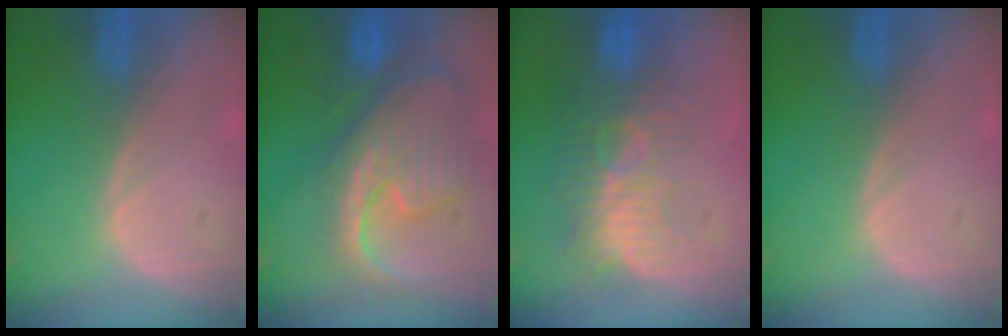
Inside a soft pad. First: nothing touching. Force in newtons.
{"total": 12.4, "press": 10.6, "slide": 6.4}
{"total": 9.0, "press": 8.2, "slide": 3.7}
{"total": 0.0}